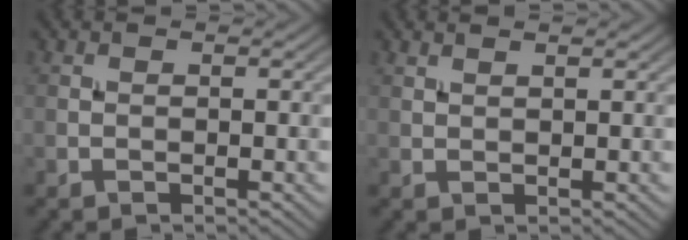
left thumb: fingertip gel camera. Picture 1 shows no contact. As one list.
[{"total": 1.0, "force": [0.9, 0.1, 0.4], "torque": [-0.010, 0.000, 0.018]}]